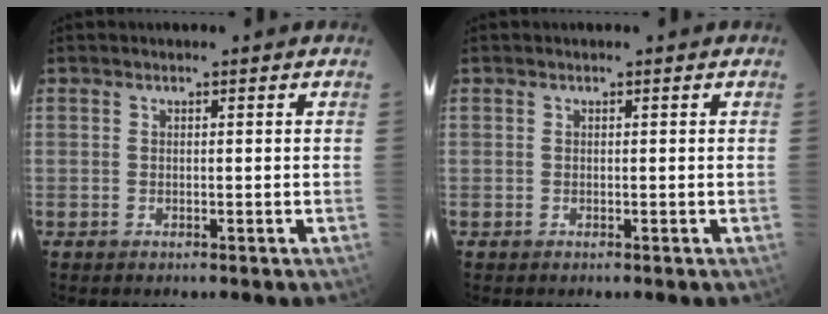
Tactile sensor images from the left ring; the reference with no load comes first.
{"total": 0.0}